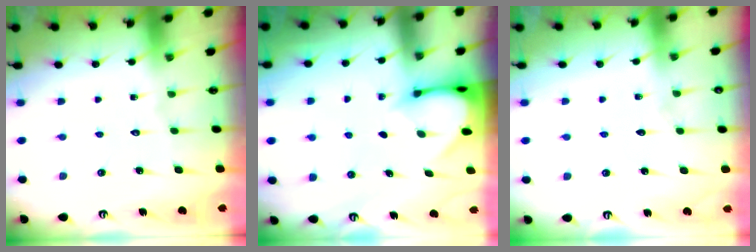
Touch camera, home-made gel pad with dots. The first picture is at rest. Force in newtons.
{"total": 3.0, "press": 3.0, "slide": 0.3}
{"total": 2.3, "press": 2.3, "slide": 0.3}